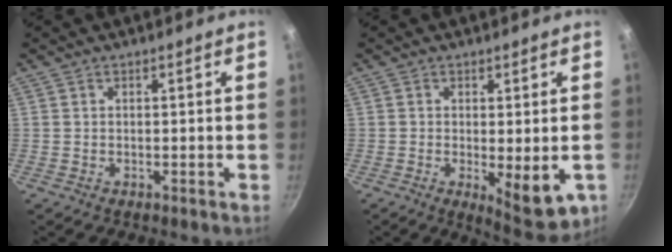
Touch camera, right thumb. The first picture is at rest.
{"total": 8.9, "force": [-1.8, 3.1, 8.1], "torque": [-0.101, -0.012, -0.014]}